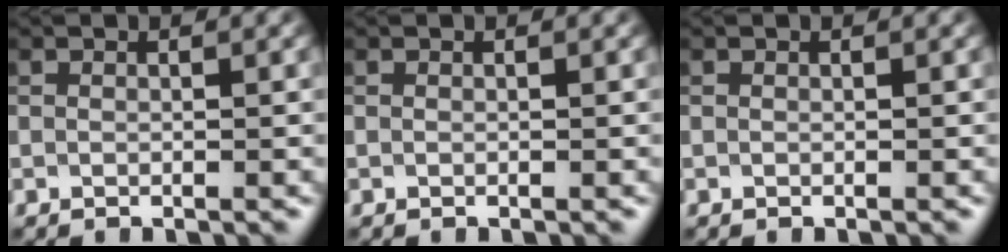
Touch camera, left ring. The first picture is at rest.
{"total": 0.0}
{"total": 0.0}